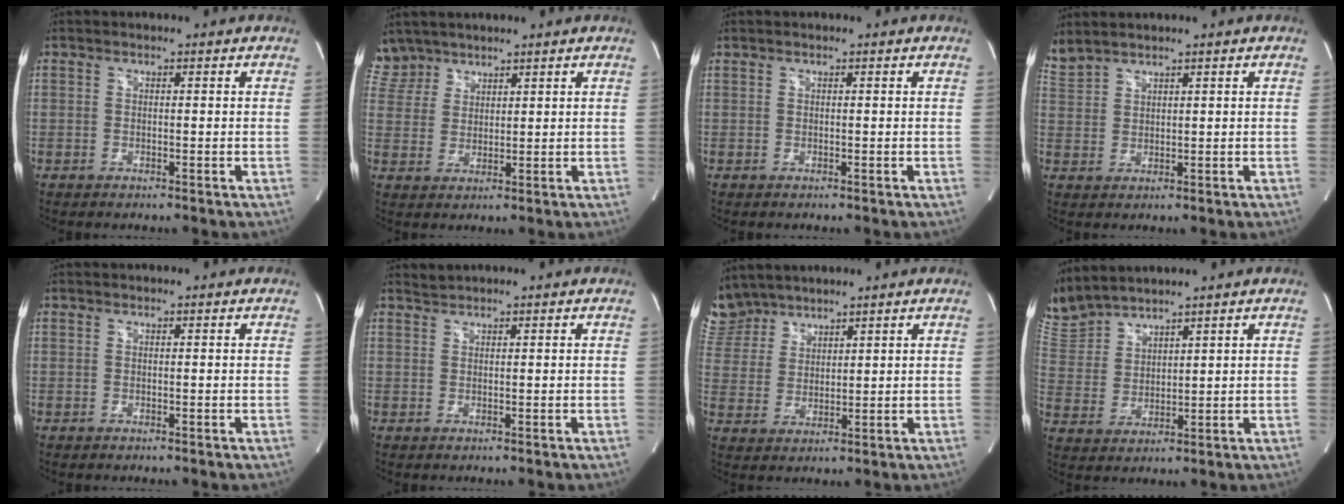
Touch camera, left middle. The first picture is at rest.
{"total": 5.5, "force": [4.7, 2.7, -0.5], "torque": [0.012, 0.008, 0.100]}
{"total": 0.0}
{"total": 3.7, "force": [3.6, 0.0, 0.8], "torque": [-0.035, 0.014, 0.087]}
{"total": 0.0}
{"total": 0.9, "force": [0.8, -0.2, -0.3], "torque": [-0.002, 0.003, 0.019]}
{"total": 7.9, "force": [7.2, 3.1, 0.3], "torque": [-0.016, 0.012, 0.159]}
{"total": 8.3, "force": [8.1, 0.7, 1.3], "torque": [-0.054, 0.017, 0.182]}